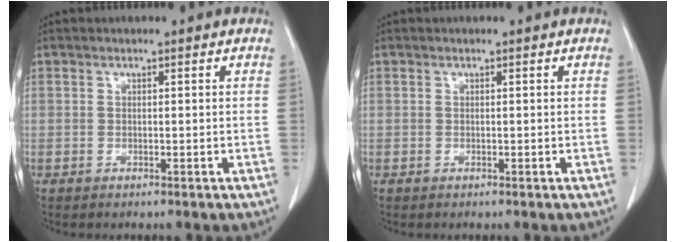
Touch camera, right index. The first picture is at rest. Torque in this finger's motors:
{"motor_torque": [0.00, 0.00, 0.00, 0.00]}